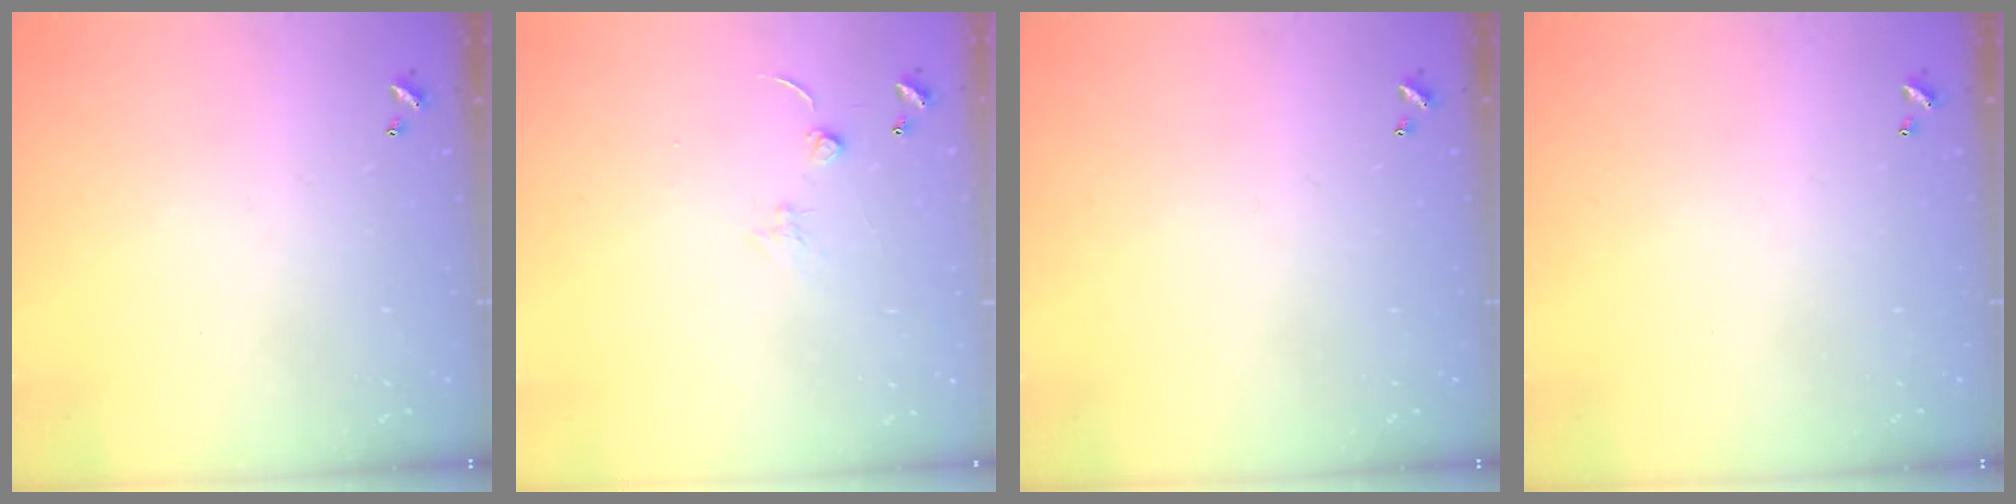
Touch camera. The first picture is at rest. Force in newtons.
{"total": 0.9, "press": 0.9, "slide": 0.3}
{"total": 0.0}
{"total": 0.0}